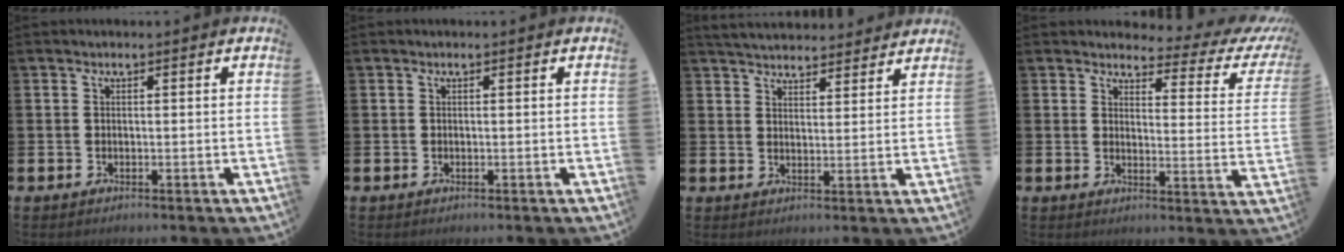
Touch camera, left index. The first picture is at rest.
{"total": 0.0}
{"total": 4.8, "force": [4.7, 0.8, 0.1], "torque": [-0.013, -0.026, 0.085]}
{"total": 2.9, "force": [2.5, 1.3, 0.9], "torque": [-0.013, -0.033, 0.029]}